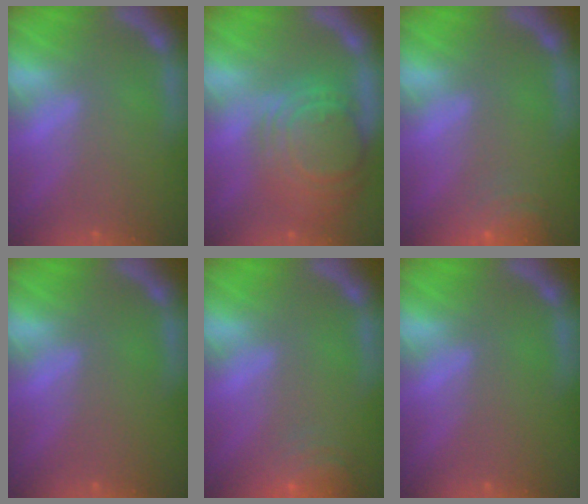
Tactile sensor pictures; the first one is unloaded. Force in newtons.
{"total": 9.5}
{"total": 4.5}
{"total": 0.0}
{"total": 5.1}
{"total": 0.0}